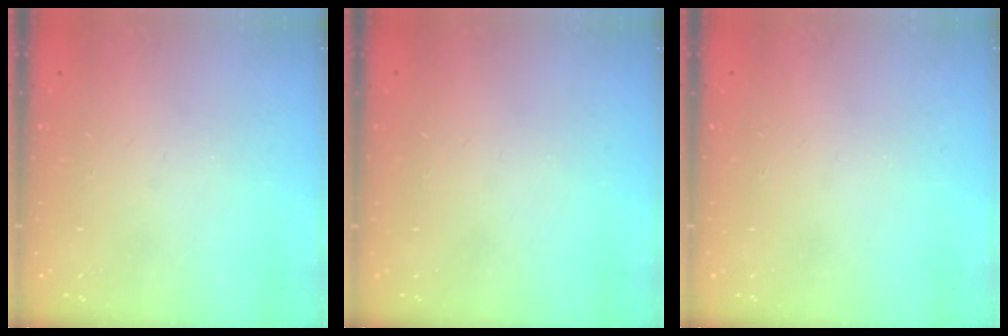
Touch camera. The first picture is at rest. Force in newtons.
{"total": 0.0}
{"total": 0.0}